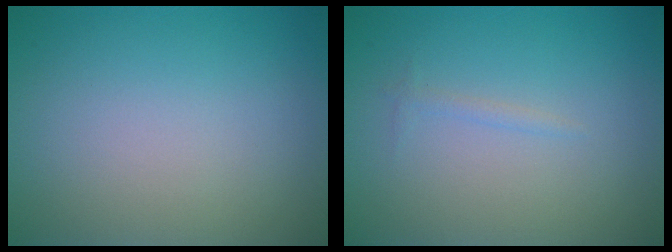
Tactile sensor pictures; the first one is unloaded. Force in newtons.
{"total": 0.6, "press": 0.6, "slide": 0.0}